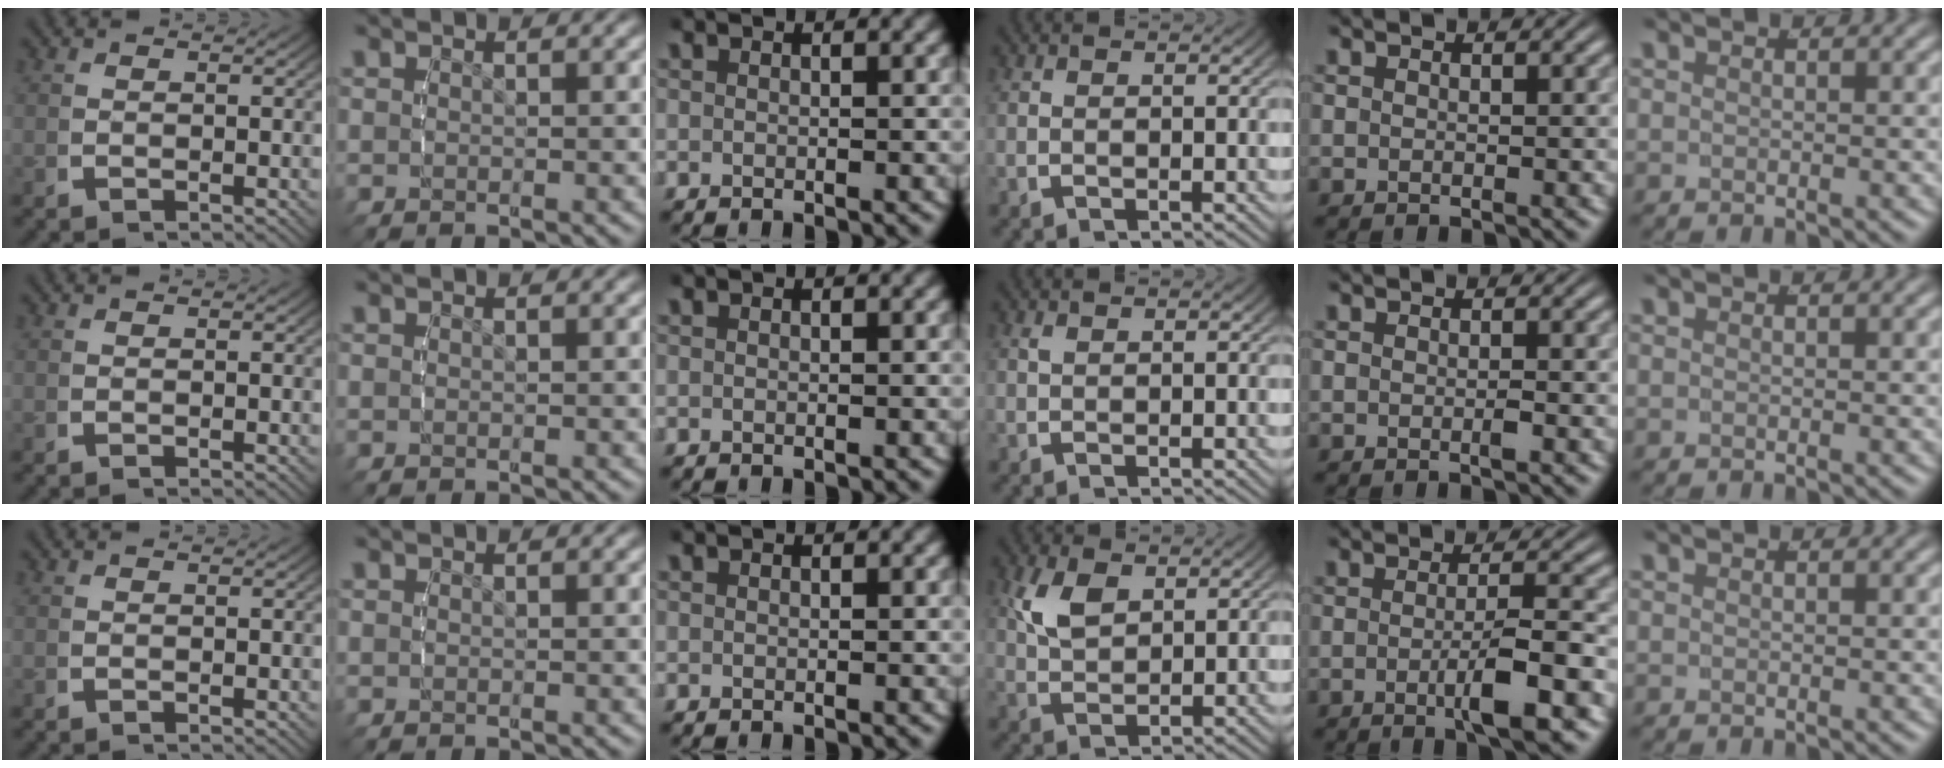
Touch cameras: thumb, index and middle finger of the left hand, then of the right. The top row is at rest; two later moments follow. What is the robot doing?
{"motion": "lift_and_place", "object": "bottle cap"}